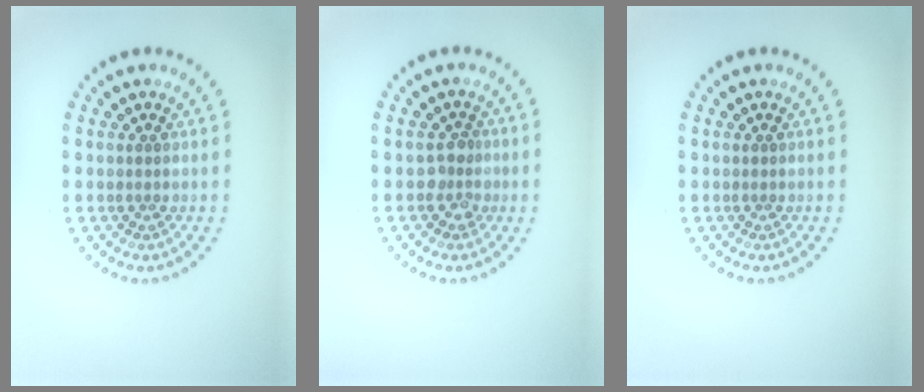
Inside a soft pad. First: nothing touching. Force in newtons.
{"total": 1.8, "press": 1.6, "slide": 0.8}
{"total": 0.0}